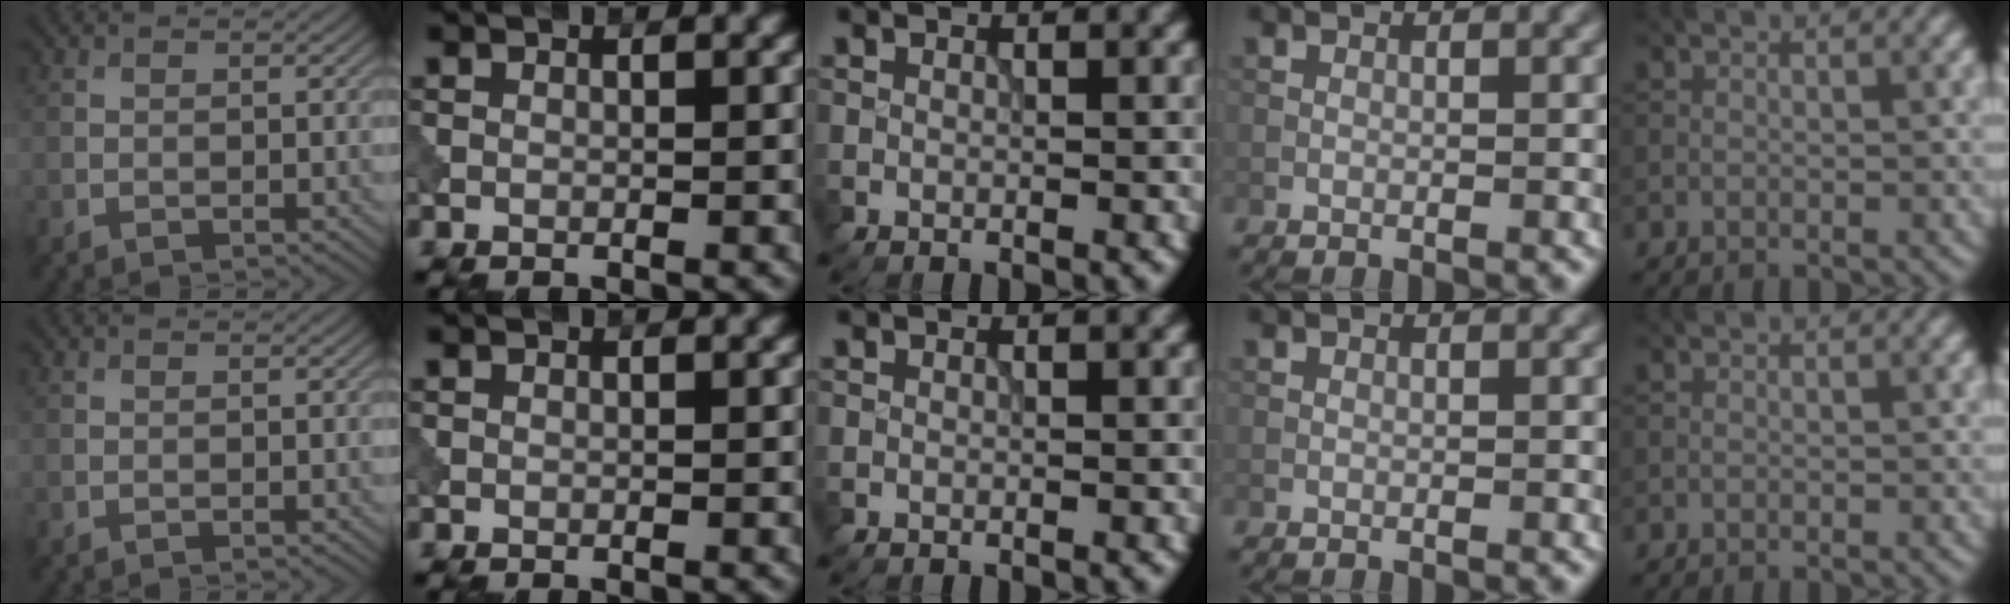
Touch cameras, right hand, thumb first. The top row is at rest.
{}